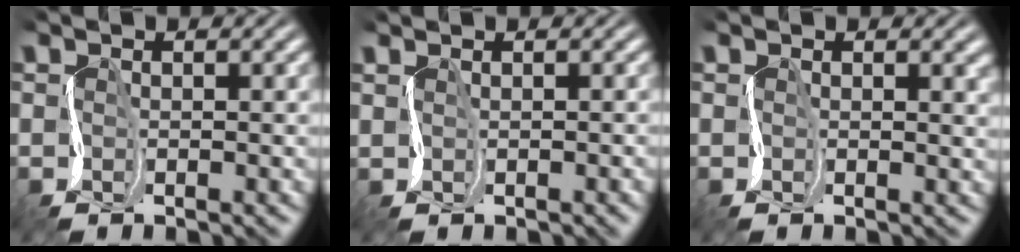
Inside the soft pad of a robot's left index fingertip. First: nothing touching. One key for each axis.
{"total": 0.7, "fx": 0.6, "fy": 0.2, "fz": -0.2, "tx": 0.012, "ty": 0.002, "tz": 0.013}
{"total": 1.7, "fx": 0.7, "fy": 0.9, "fz": 1.3, "tx": -0.004, "ty": 0.004, "tz": 0.007}